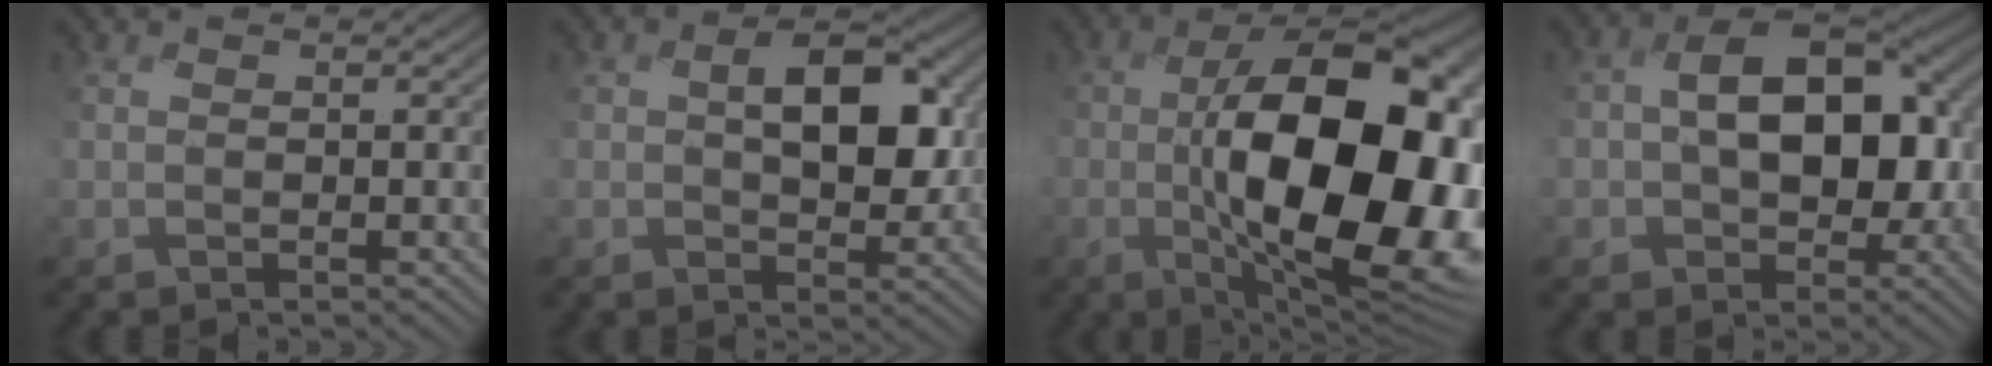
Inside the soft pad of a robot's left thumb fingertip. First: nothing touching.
{"total": 8.2, "force": [1.2, 5.1, 6.3], "torque": [-0.108, -0.004, 0.019]}
{"total": 17.8, "force": [-1.4, 8.8, 15.4], "torque": [-0.245, -0.010, -0.018]}
{"total": 12.2, "force": [-0.2, 8.0, 9.2], "torque": [-0.138, 0.005, -0.007]}